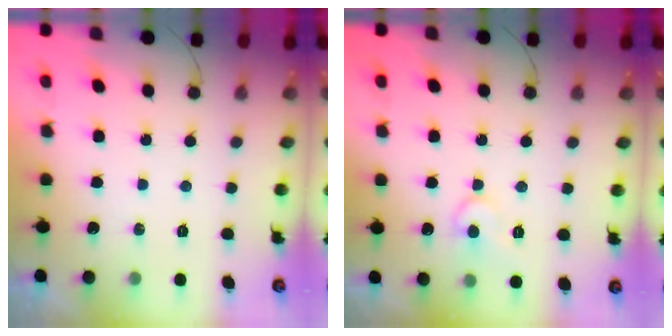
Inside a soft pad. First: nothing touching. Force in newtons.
{"total": 8.6, "press": 8.5, "slide": 0.7}